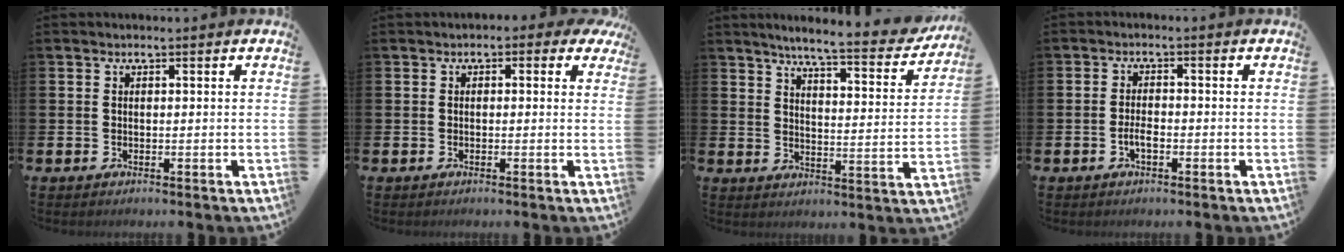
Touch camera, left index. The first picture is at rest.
{"total": 0.9, "force": [-0.3, 0.7, 0.5], "torque": [-0.009, 0.007, -0.010]}
{"total": 5.9, "force": [5.4, 0.2, 2.4], "torque": [-0.057, -0.046, 0.084]}
{"total": 2.2, "force": [-0.8, 1.0, 1.9], "torque": [-0.034, 0.002, -0.016]}